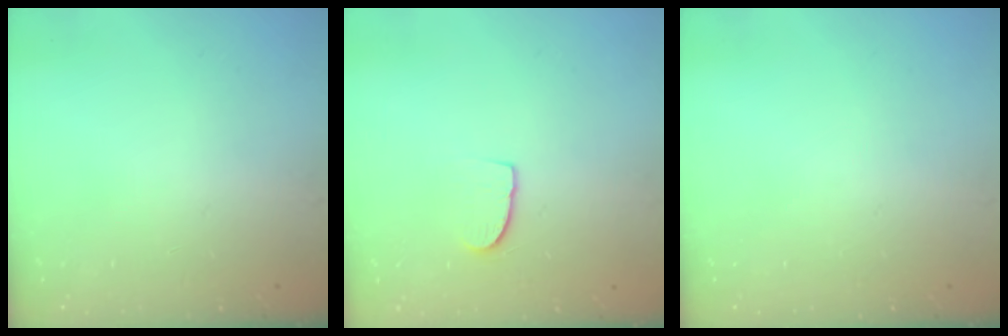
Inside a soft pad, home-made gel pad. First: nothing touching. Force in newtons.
{"total": 5.2, "press": 5.2, "slide": 0.4}
{"total": 0.0}